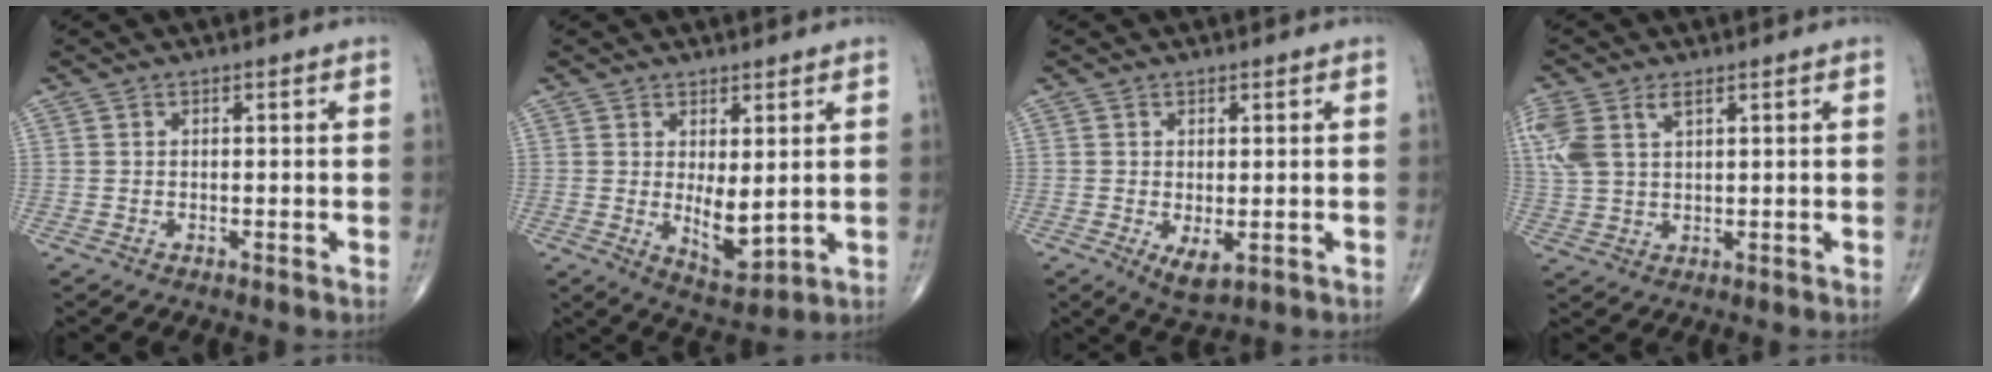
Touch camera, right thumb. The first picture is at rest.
{"total": 6.7, "force": [0.5, 2.9, 6.0], "torque": [-0.082, -0.022, 0.021]}
{"total": 3.9, "force": [-0.8, 1.7, 3.4], "torque": [-0.055, -0.012, -0.005]}
{"total": 8.7, "force": [3.6, 4.7, 6.4], "torque": [-0.166, 0.011, 0.078]}